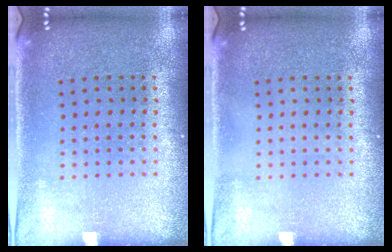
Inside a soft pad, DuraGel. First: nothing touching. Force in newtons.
{"total": 0.0}